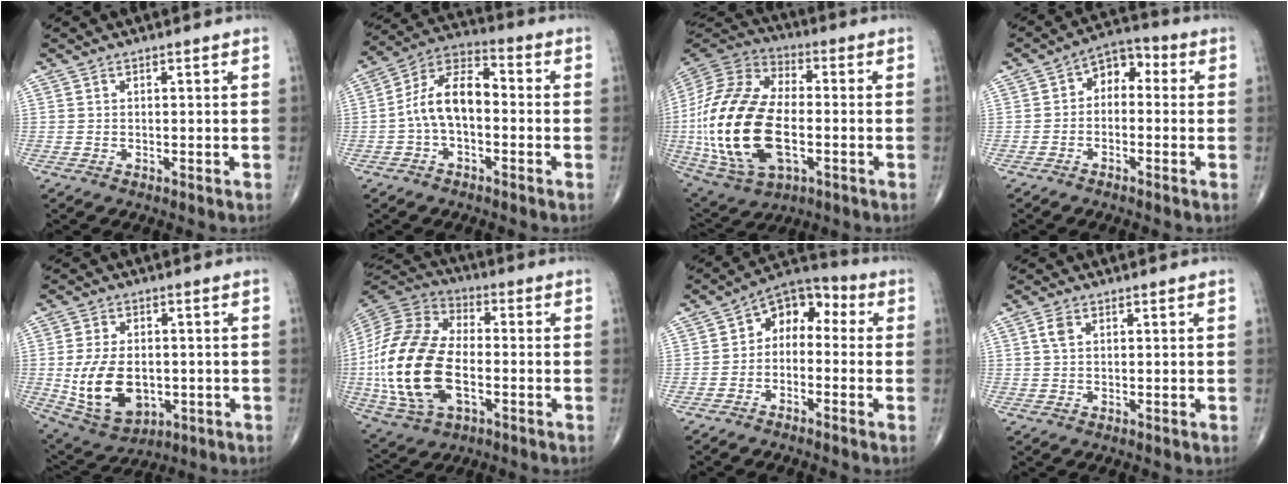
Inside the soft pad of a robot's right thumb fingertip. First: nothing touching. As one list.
[{"total": 10.9, "force": [-1.3, 6.1, 9.0], "torque": [-0.155, 0.043, -0.036]}, {"total": 27.1, "force": [-3.8, 15.1, 22.1], "torque": [-0.466, 0.003, -0.060]}, {"total": 6.1, "force": [-0.2, 4.3, 4.4], "torque": [-0.039, 0.034, -0.021]}, {"total": 13.7, "force": [-1.7, 8.9, 10.3], "torque": [-0.173, -0.004, -0.008]}, {"total": 23.5, "force": [-3.7, 13.7, 18.8], "torque": [-0.390, 0.008, -0.066]}, {"total": 8.2, "force": [-0.7, 5.8, 5.7], "torque": [-0.056, 0.044, -0.034]}, {"total": 2.2, "force": [0.8, 1.3, 1.6], "torque": [-0.033, 0.007, 0.016]}]